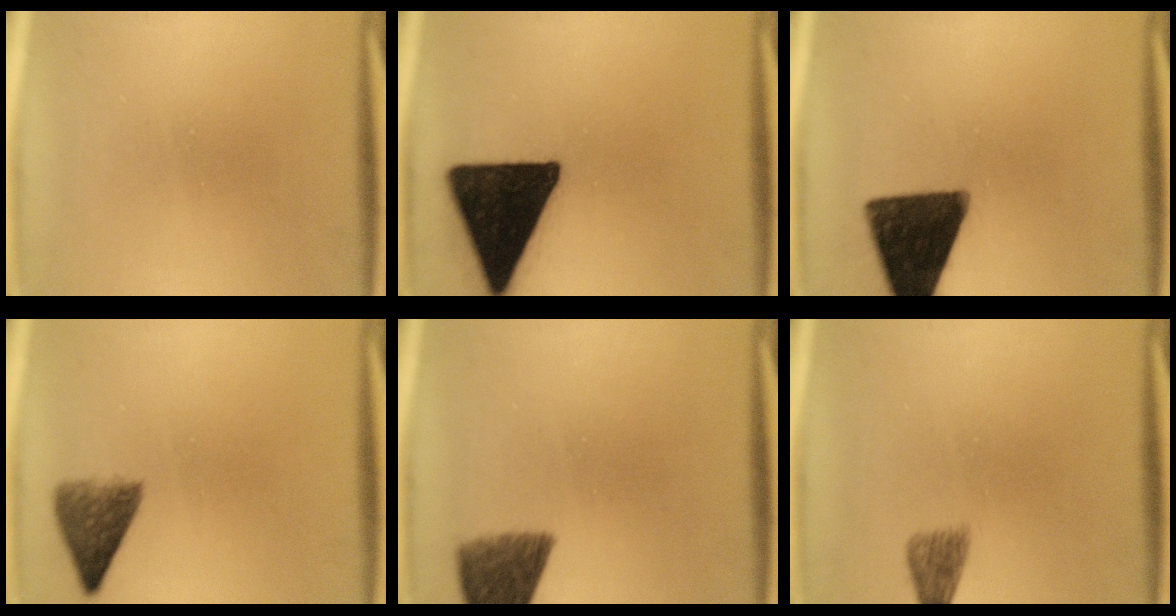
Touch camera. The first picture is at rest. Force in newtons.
{"total": 19.7}
{"total": 15.1}
{"total": 5.2}
{"total": 7.4}
{"total": 2.1}